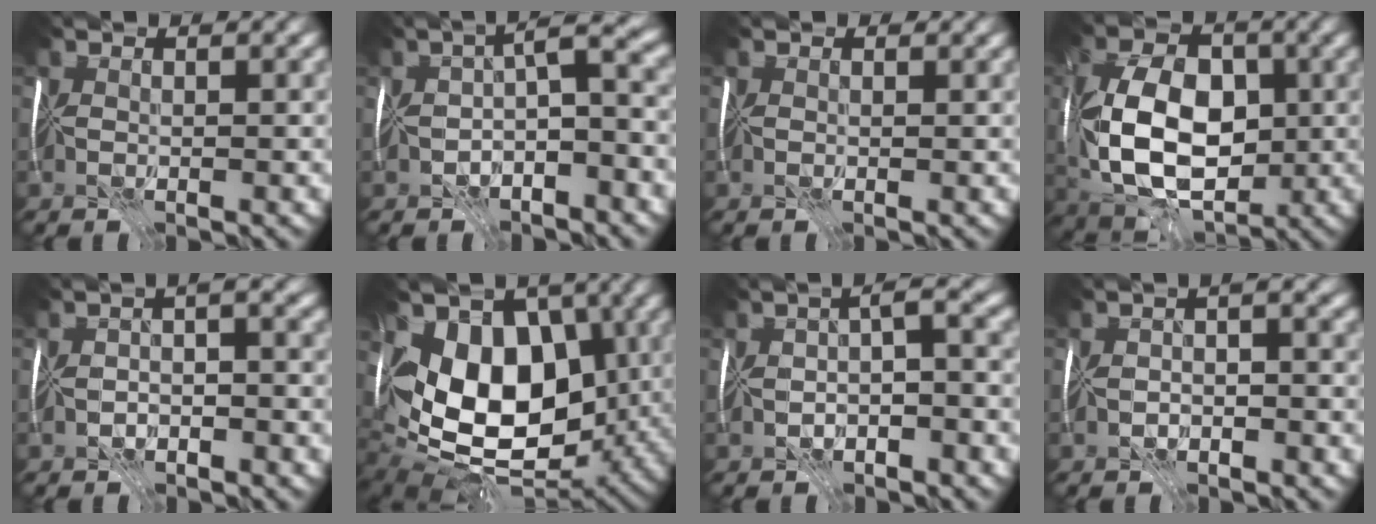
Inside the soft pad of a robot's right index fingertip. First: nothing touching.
{"total": 5.4, "force": [-1.9, 1.7, 4.7], "torque": [-0.073, 0.008, -0.042]}
{"total": 0.8, "force": [0.5, 0.6, 0.3], "torque": [-0.004, 0.001, 0.002]}
{"total": 11.7, "force": [-0.7, 7.5, 8.9], "torque": [-0.177, -0.007, -0.011]}
{"total": 2.4, "force": [-1.7, 0.7, 1.5], "torque": [-0.023, 0.000, -0.032]}
{"total": 14.5, "force": [1.4, 9.7, 10.7], "torque": [-0.150, -0.007, 0.022]}
{"total": 3.5, "force": [-1.5, 1.1, 2.9], "torque": [-0.051, 0.003, -0.035]}
{"total": 2.0, "force": [-1.5, 0.6, 1.2], "torque": [-0.017, 0.001, -0.028]}